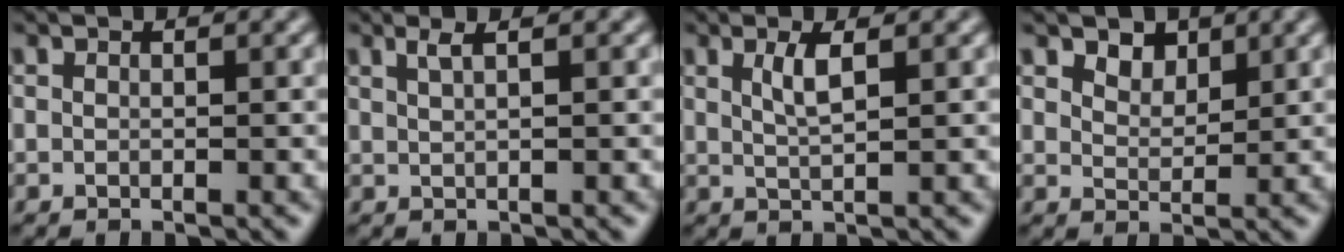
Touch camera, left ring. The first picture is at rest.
{"total": 1.7, "force": [0.9, 0.6, 1.3], "torque": [-0.014, 0.001, 0.009]}
{"total": 2.1, "force": [0.9, 0.5, 1.9], "torque": [-0.036, -0.001, 0.015]}
{"total": 2.2, "force": [1.7, 1.1, 0.8], "torque": [-0.018, -0.011, 0.031]}